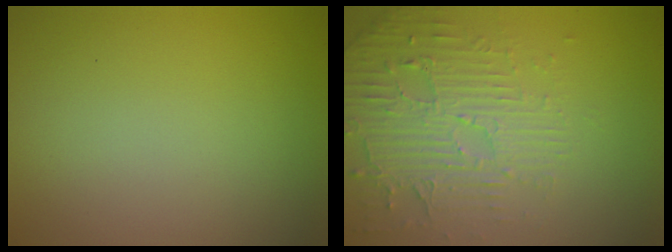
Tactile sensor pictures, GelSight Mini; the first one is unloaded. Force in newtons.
{"total": 4.6, "press": 3.6, "slide": 2.8}